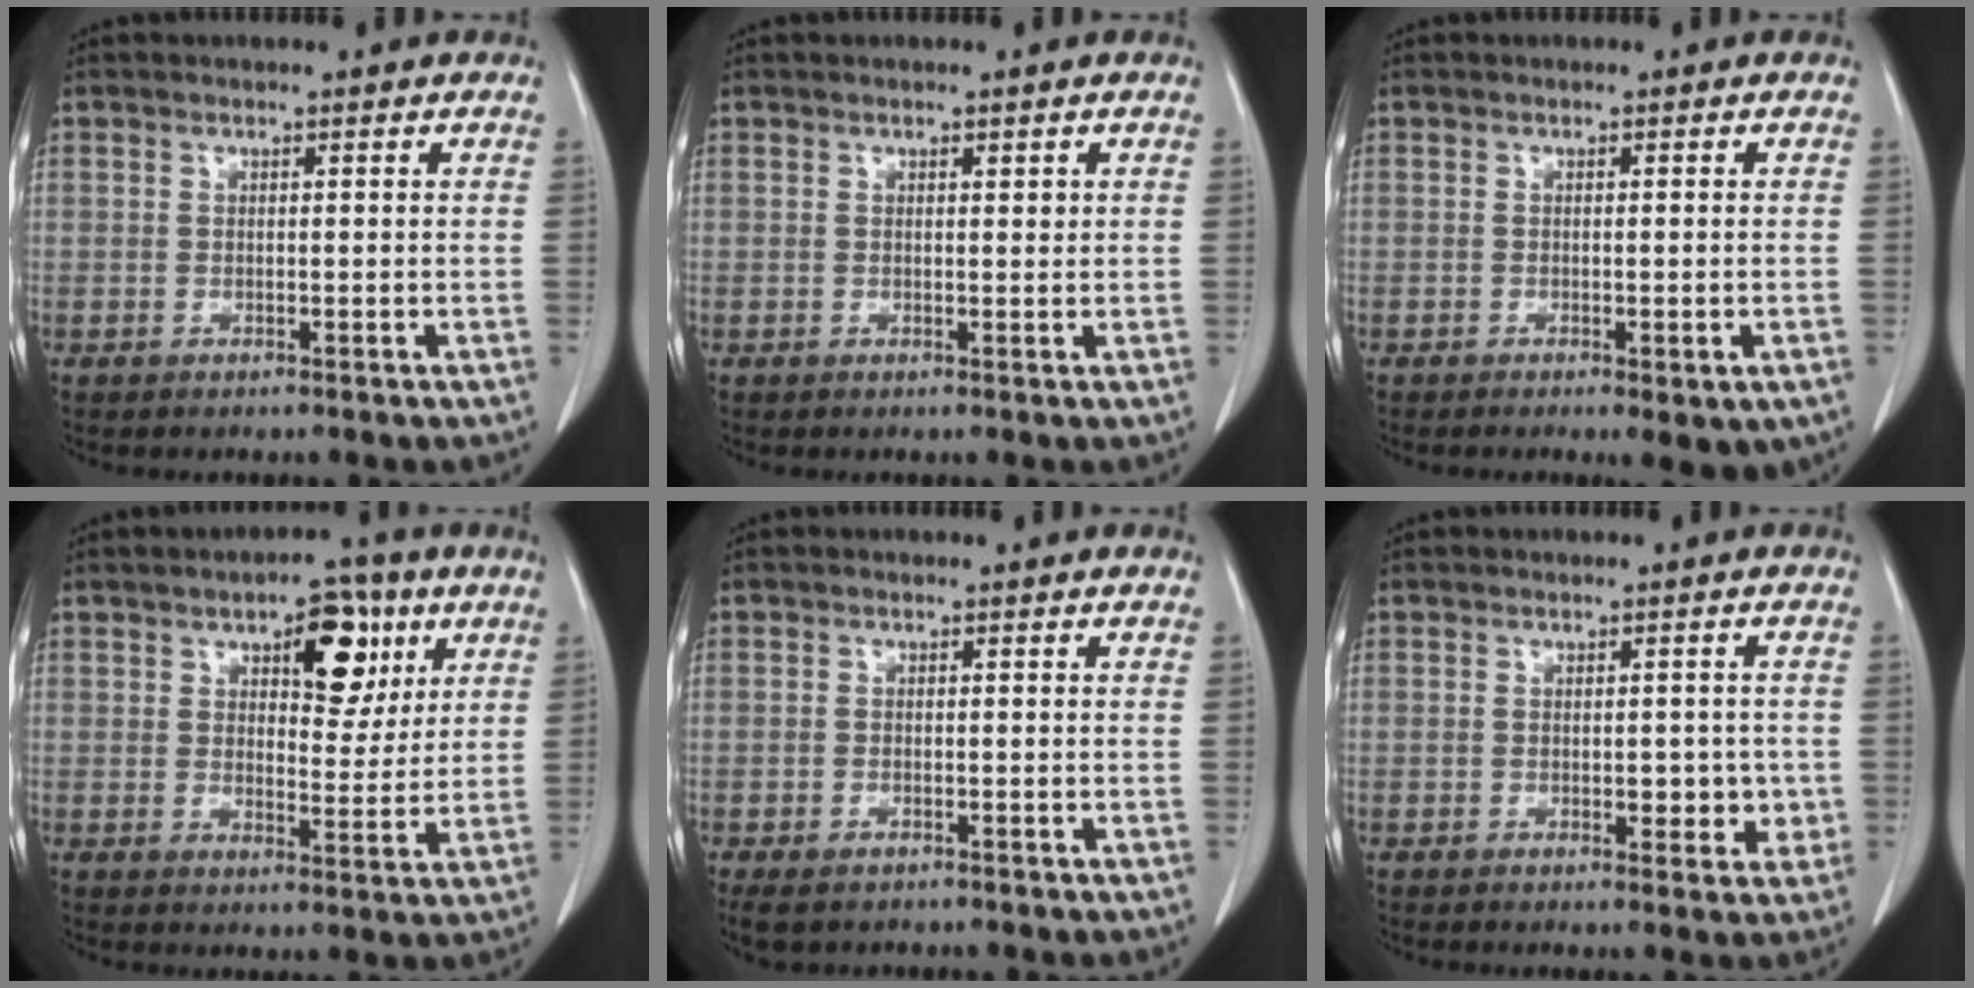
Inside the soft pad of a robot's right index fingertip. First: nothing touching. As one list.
[{"total": 0.9, "force": [0.5, 0.3, 0.7], "torque": [-0.011, -0.001, 0.006]}, {"total": 4.6, "force": [-2.4, 1.2, 3.7], "torque": [-0.042, -0.010, -0.027]}, {"total": 8.8, "force": [4.2, 3.9, 6.7], "torque": [-0.087, 0.012, 0.060]}, {"total": 3.6, "force": [-2.7, 1.6, 1.8], "torque": [-0.034, -0.009, -0.037]}, {"total": 3.9, "force": [-0.7, 2.1, 3.2], "torque": [-0.029, 0.001, -0.005]}]